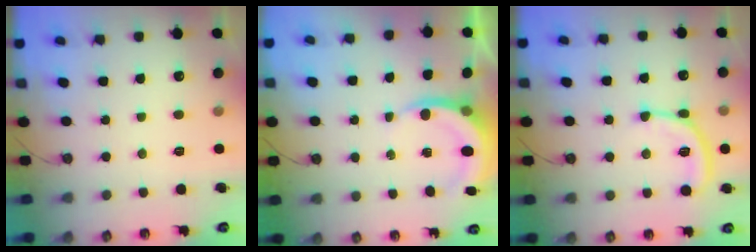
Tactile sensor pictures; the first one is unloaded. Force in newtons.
{"total": 5.2, "press": 5.2, "slide": 0.6}
{"total": 10.7, "press": 10.7, "slide": 0.7}